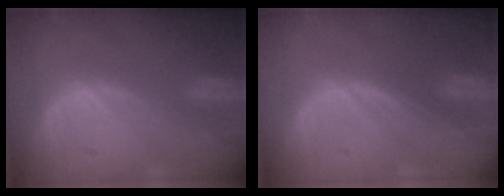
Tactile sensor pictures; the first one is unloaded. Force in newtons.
{"total": 0.0}